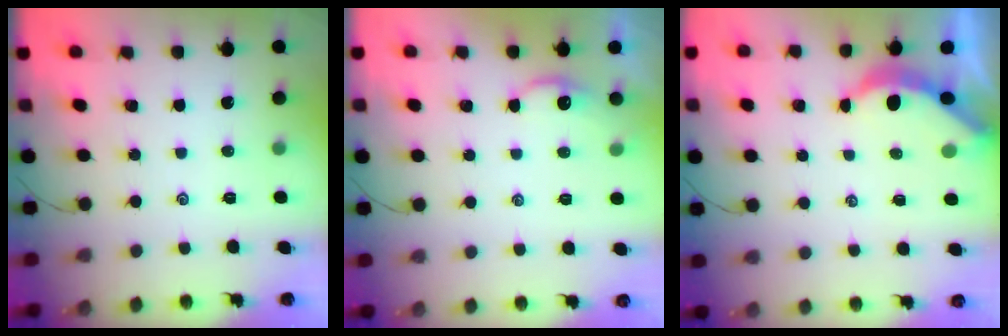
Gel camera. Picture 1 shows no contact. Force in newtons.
{"total": 2.6, "press": 2.6, "slide": 0.3}
{"total": 3.9, "press": 3.9, "slide": 0.5}